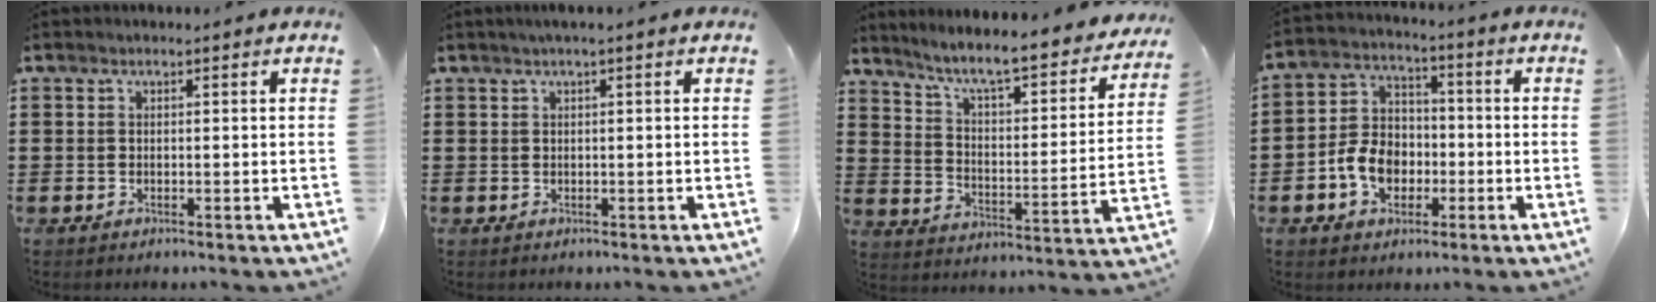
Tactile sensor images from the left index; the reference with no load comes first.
{"total": 1.0, "force": [0.2, -0.1, 1.0], "torque": [-0.015, -0.003, 0.004]}
{"total": 6.4, "force": [5.6, -0.5, 3.2], "torque": [-0.084, -0.048, 0.086]}
{"total": 7.9, "force": [-2.7, 5.9, 4.4], "torque": [-0.109, 0.015, -0.053]}